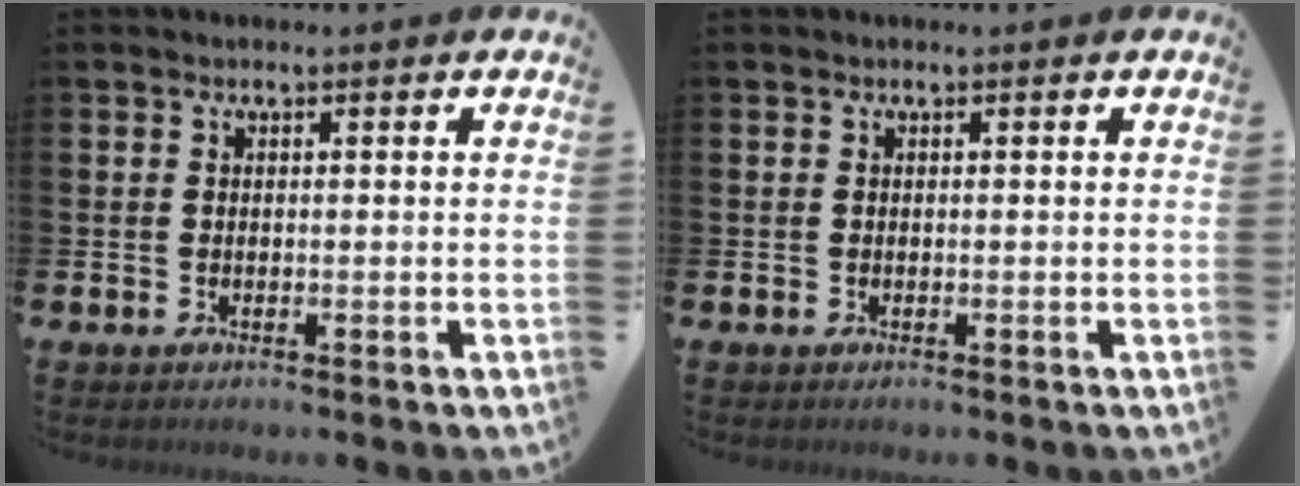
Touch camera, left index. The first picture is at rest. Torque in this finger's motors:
{"motor_torque": [0.00, 0.00, 0.00, 0.00]}